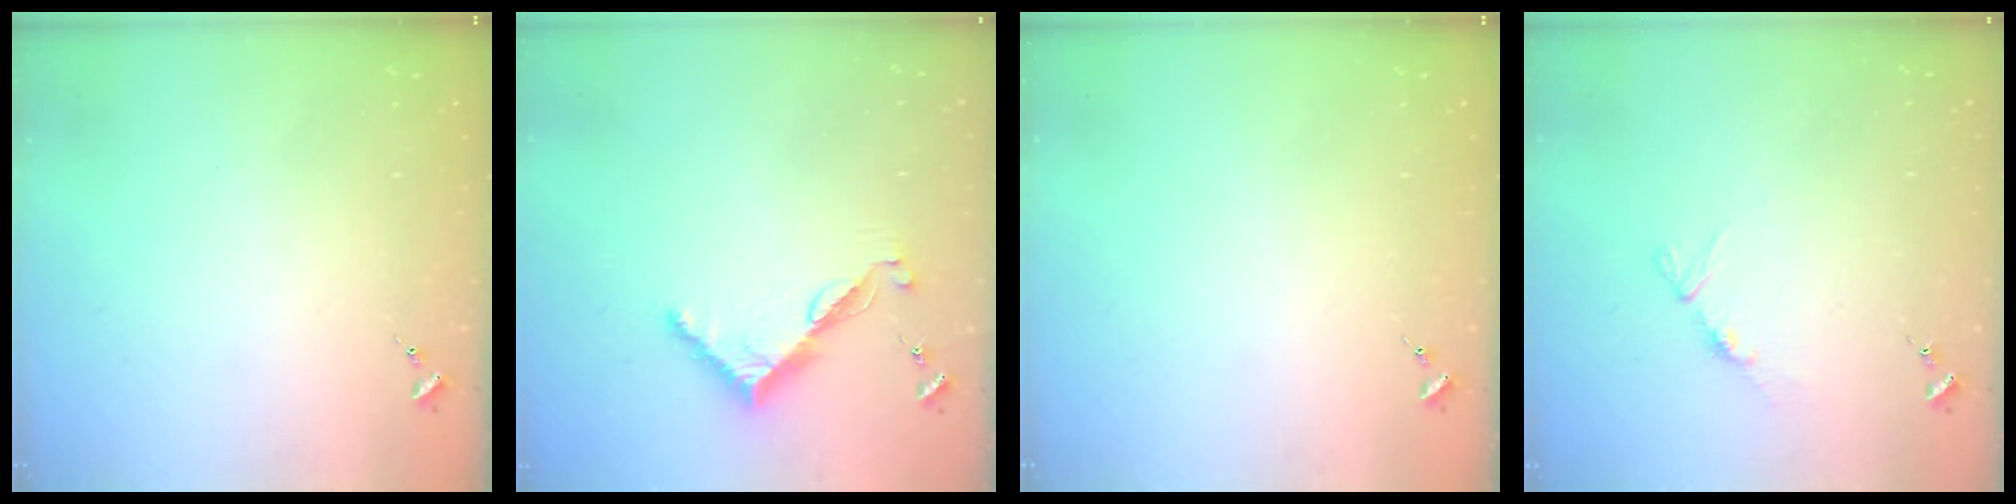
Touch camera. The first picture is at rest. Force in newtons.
{"total": 7.8, "press": 7.8, "slide": 0.6}
{"total": 0.0}
{"total": 5.5, "press": 5.4, "slide": 0.6}